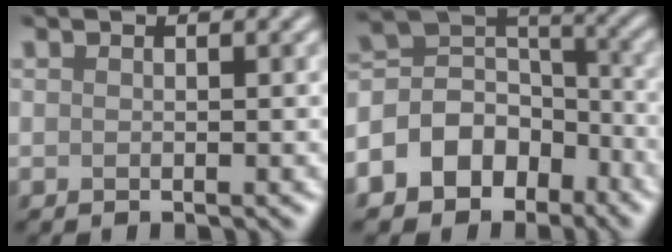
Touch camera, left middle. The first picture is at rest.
{"total": 8.1, "force": [-4.3, 5.8, 3.7], "torque": [-0.064, 0.011, -0.095]}